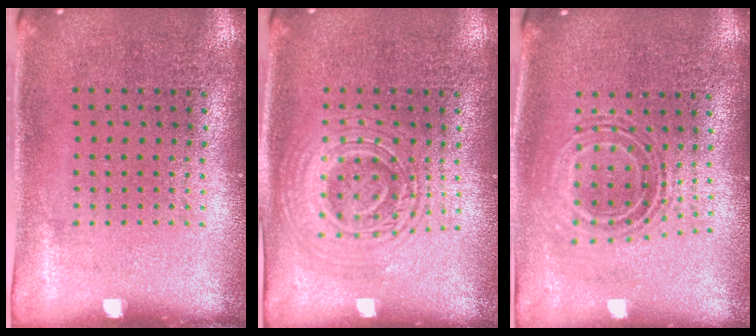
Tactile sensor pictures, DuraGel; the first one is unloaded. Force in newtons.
{"total": 2.7, "press": 2.7, "slide": 0.5}
{"total": 0.7, "press": 0.7, "slide": 0.2}